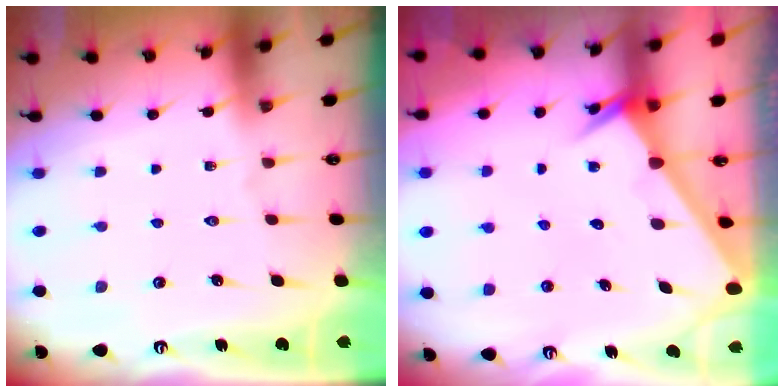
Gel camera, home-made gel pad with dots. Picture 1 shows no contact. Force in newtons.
{"total": 2.5, "press": 2.5, "slide": 0.1}